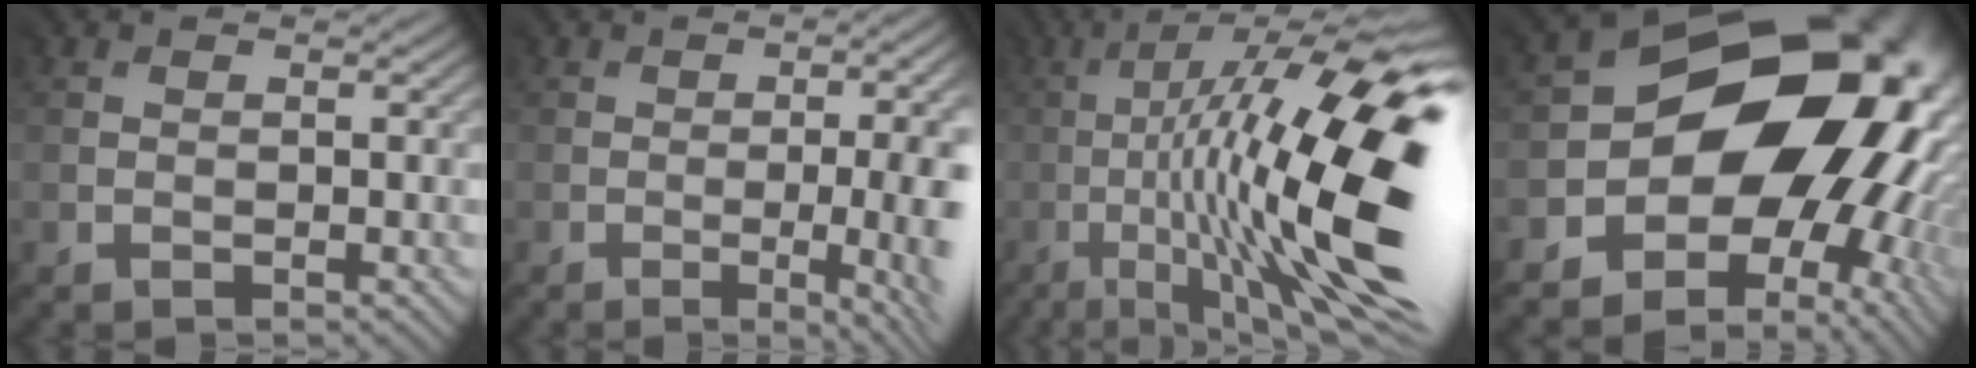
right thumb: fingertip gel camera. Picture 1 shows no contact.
{"total": 11.5, "force": [-2.3, 4.1, 10.5], "torque": [-0.103, -0.002, -0.027]}
{"total": 18.1, "force": [-1.8, 4.4, 17.4], "torque": [-0.282, 0.012, -0.023]}
{"total": 15.4, "force": [-1.3, 12.1, 9.4], "torque": [-0.112, -0.022, -0.007]}